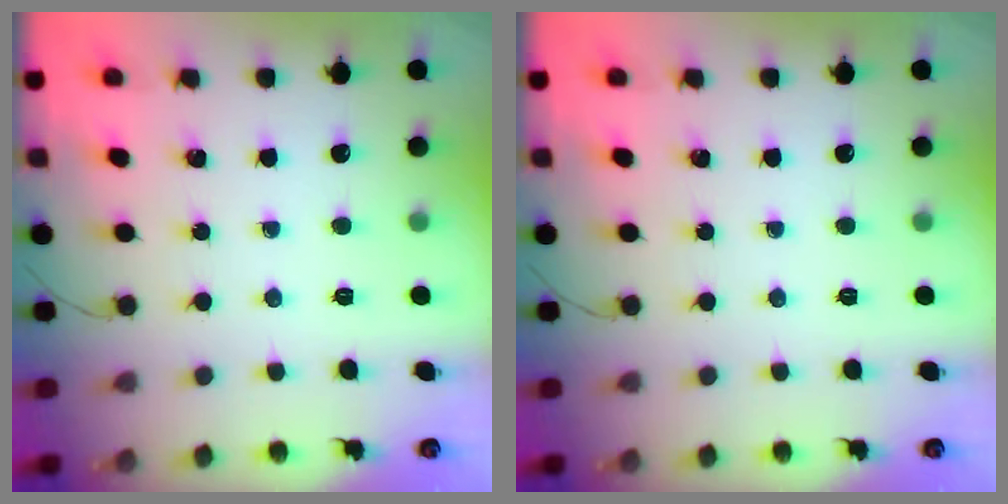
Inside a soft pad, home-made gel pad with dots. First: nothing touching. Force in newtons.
{"total": 0.0}